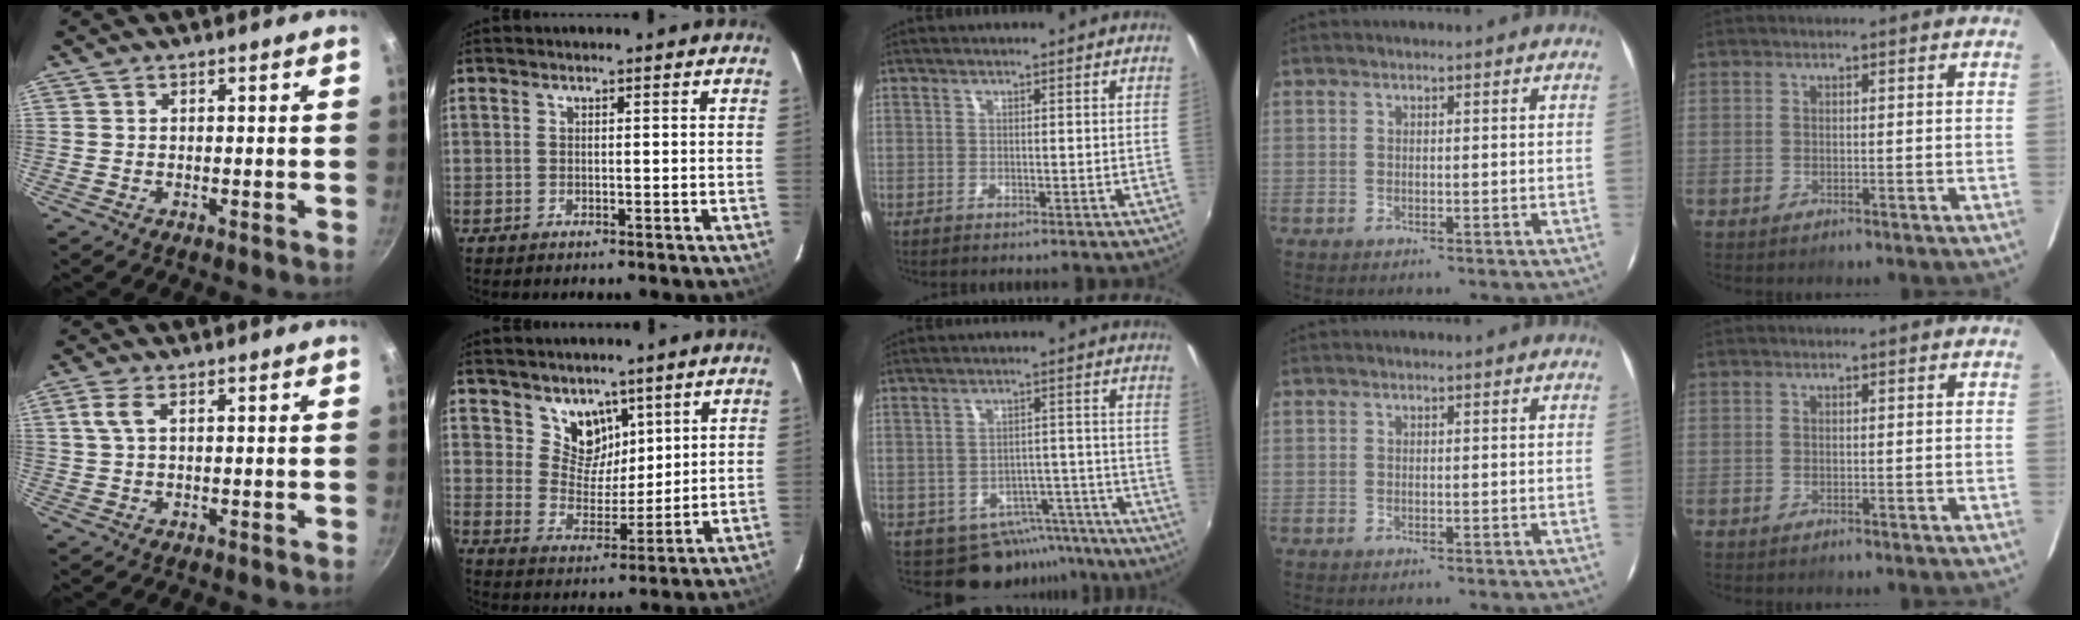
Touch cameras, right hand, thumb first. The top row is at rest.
{"thumb": {"total": 2.8, "force": [0.9, 1.1, 2.4], "torque": [-0.056, 0.005, 0.020]}, "index": {"total": 7.5, "force": [5.1, 5.1, 1.9], "torque": [-0.021, -0.007, 0.099]}, "middle": {"total": 9.8, "force": [-7.9, 5.6, 1.8], "torque": [-0.017, 0.022, -0.084]}}